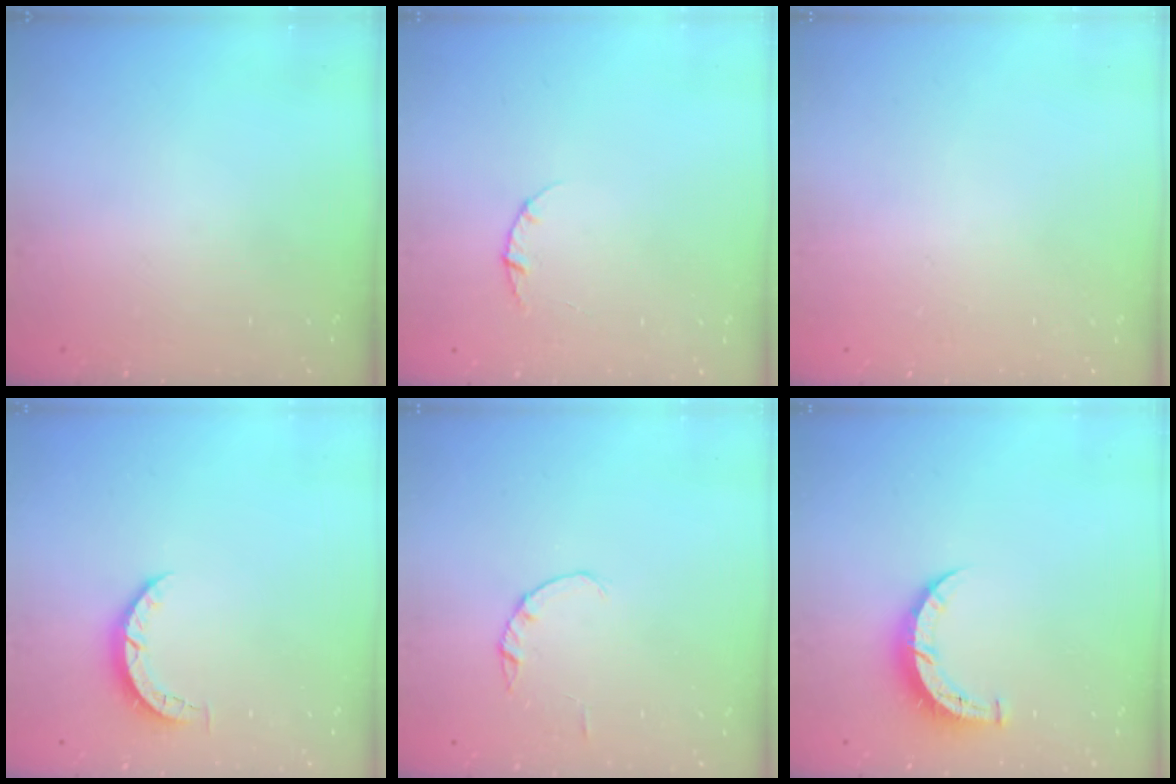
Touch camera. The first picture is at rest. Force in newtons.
{"total": 2.8, "press": 2.8, "slide": 0.4}
{"total": 2.6, "press": 2.6, "slide": 0.2}
{"total": 3.3, "press": 3.3, "slide": 0.4}
{"total": 1.0, "press": 1.0, "slide": 0.2}
{"total": 6.7, "press": 6.7, "slide": 0.6}